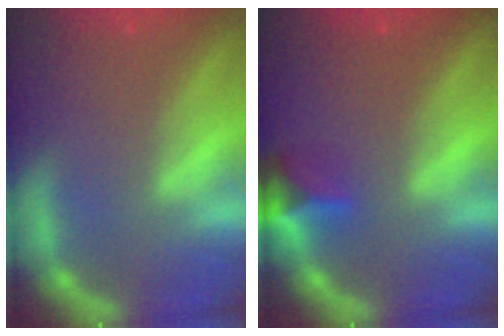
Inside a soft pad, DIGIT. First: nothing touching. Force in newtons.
{"total": 2.9}